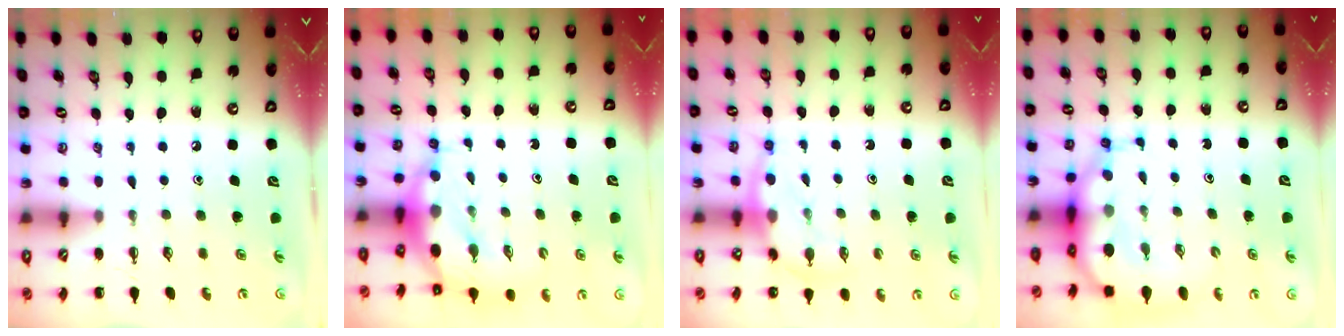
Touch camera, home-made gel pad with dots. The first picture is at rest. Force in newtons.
{"total": 7.1, "press": 6.9, "slide": 1.7}
{"total": 8.2, "press": 8.1, "slide": 1.4}
{"total": 8.7, "press": 8.3, "slide": 2.4}